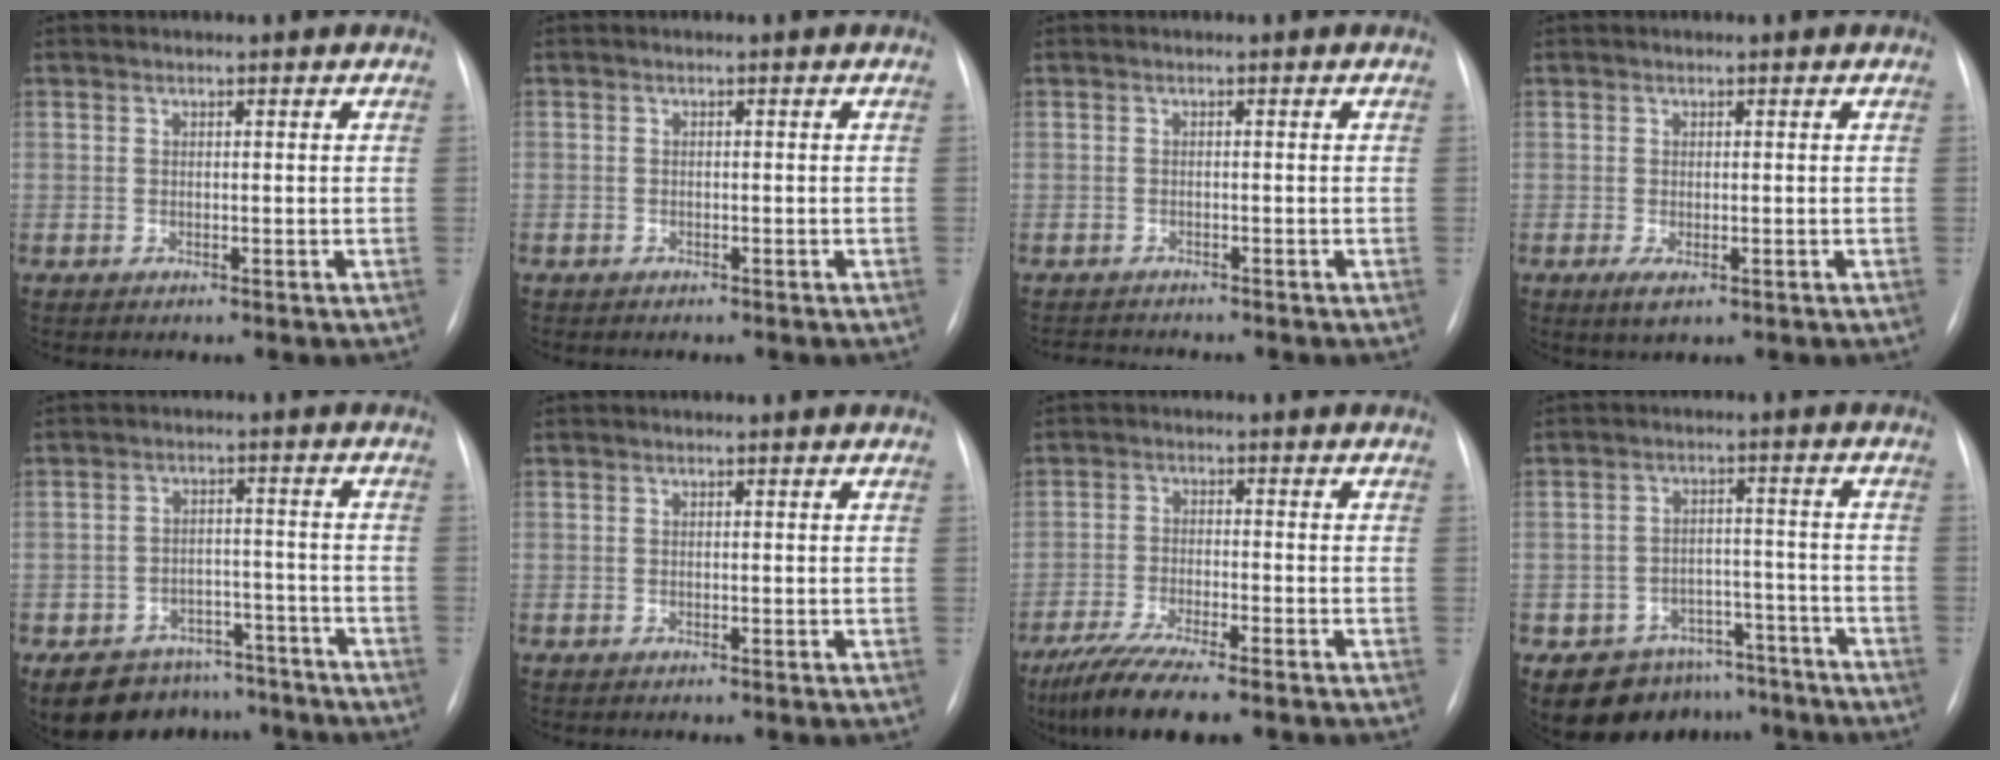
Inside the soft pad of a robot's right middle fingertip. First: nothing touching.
{"total": 0.9, "force": [-0.7, 0.6, 0.2], "torque": [-0.007, 0.002, -0.008]}
{"total": 2.7, "force": [-2.7, 0.2, 0.3], "torque": [-0.002, -0.010, -0.041]}
{"total": 2.3, "force": [-0.9, 0.8, 1.9], "torque": [-0.030, -0.005, -0.008]}
{"total": 11.2, "force": [-9.0, 6.2, 2.4], "torque": [-0.032, 0.020, -0.122]}
{"total": 0.0}
{"total": 10.9, "force": [-8.5, 1.3, 6.7], "torque": [-0.117, -0.026, -0.138]}
{"total": 9.5, "force": [-7.1, 6.0, 1.5], "torque": [-0.007, 0.035, -0.096]}